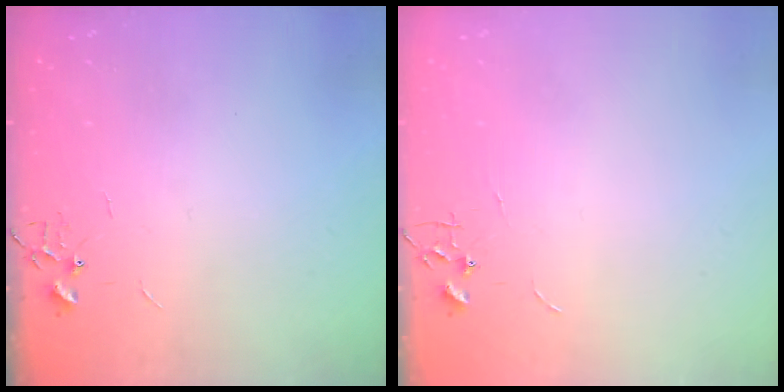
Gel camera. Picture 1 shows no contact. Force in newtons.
{"total": 0.0}